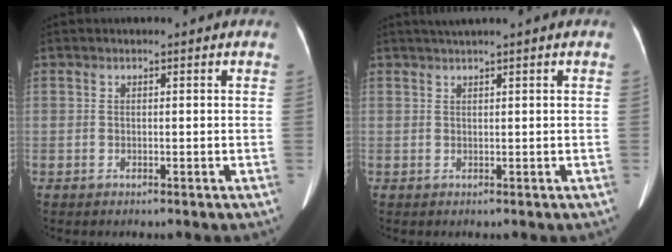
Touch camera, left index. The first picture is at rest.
{"total": 1.9, "force": [1.4, -0.6, 1.1], "torque": [-0.023, 0.011, 0.032]}